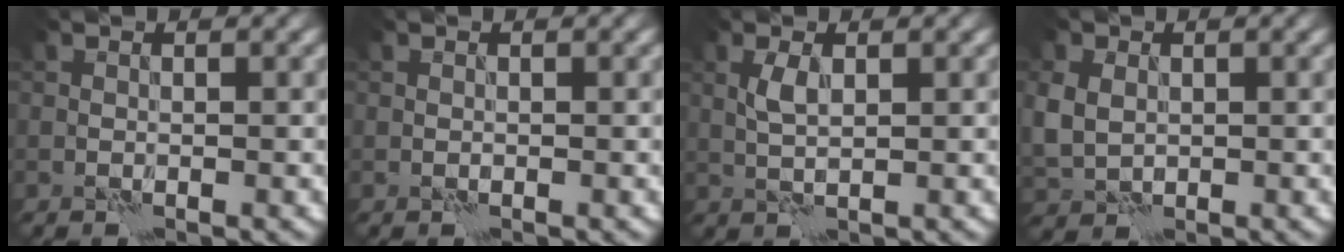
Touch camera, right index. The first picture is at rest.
{"total": 0.0}
{"total": 1.8, "force": [0.5, 0.6, 1.6], "torque": [-0.037, 0.005, 0.011]}
{"total": 3.6, "force": [0.3, 2.9, 2.1], "torque": [-0.058, -0.003, 0.010]}